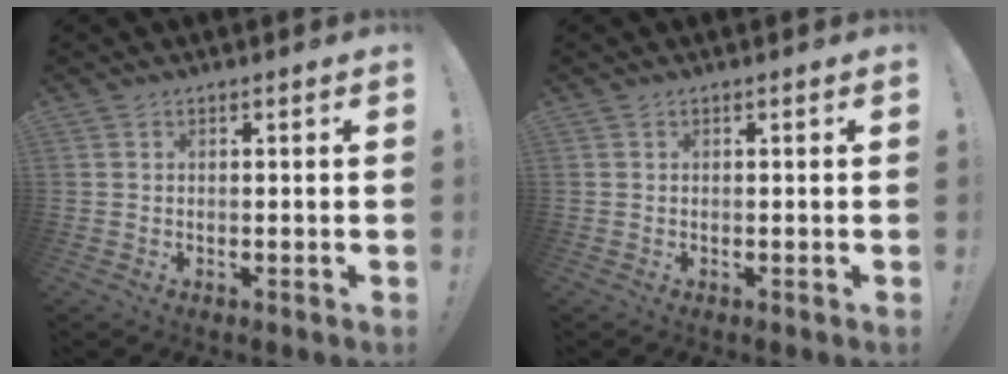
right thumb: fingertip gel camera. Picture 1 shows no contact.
{"total": 0.0}